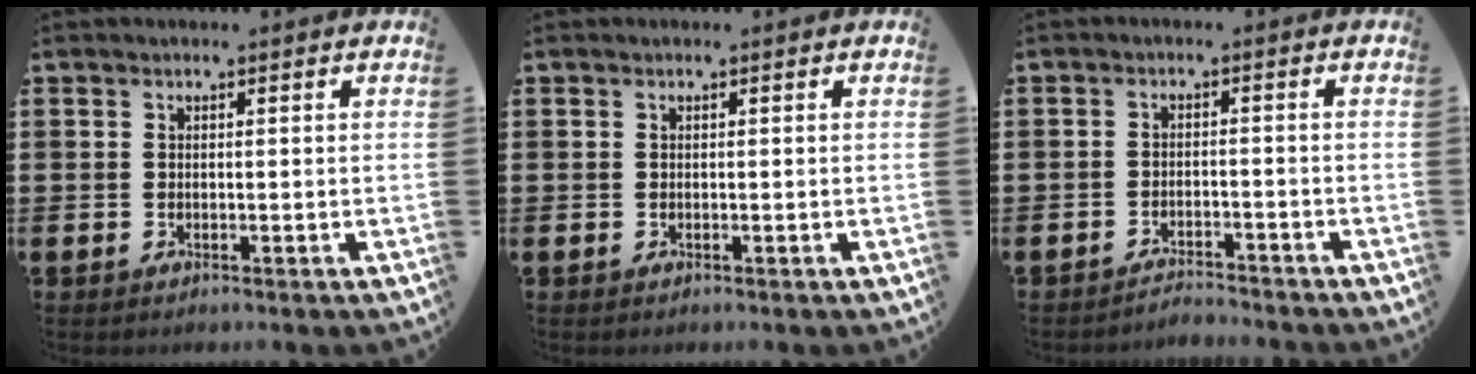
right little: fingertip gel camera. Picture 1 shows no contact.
{"total": 0.0}
{"total": 2.2, "force": [-2.2, -0.1, -0.2], "torque": [-0.002, 0.005, -0.048]}